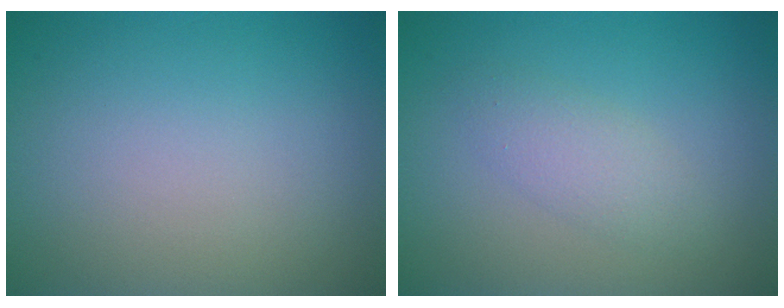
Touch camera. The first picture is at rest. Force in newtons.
{"total": 2.7, "press": 2.7, "slide": 0.2}